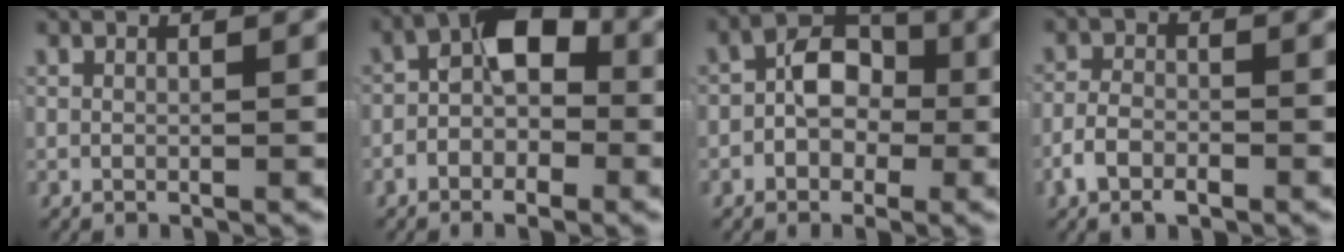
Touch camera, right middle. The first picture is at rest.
{"total": 5.3, "force": [-1.2, 3.1, 4.1], "torque": [-0.062, -0.001, -0.025]}
{"total": 4.5, "force": [-0.9, 3.4, 2.8], "torque": [-0.033, 0.004, -0.021]}
{"total": 2.7, "force": [-1.6, 1.4, 1.7], "torque": [-0.028, 0.001, -0.034]}